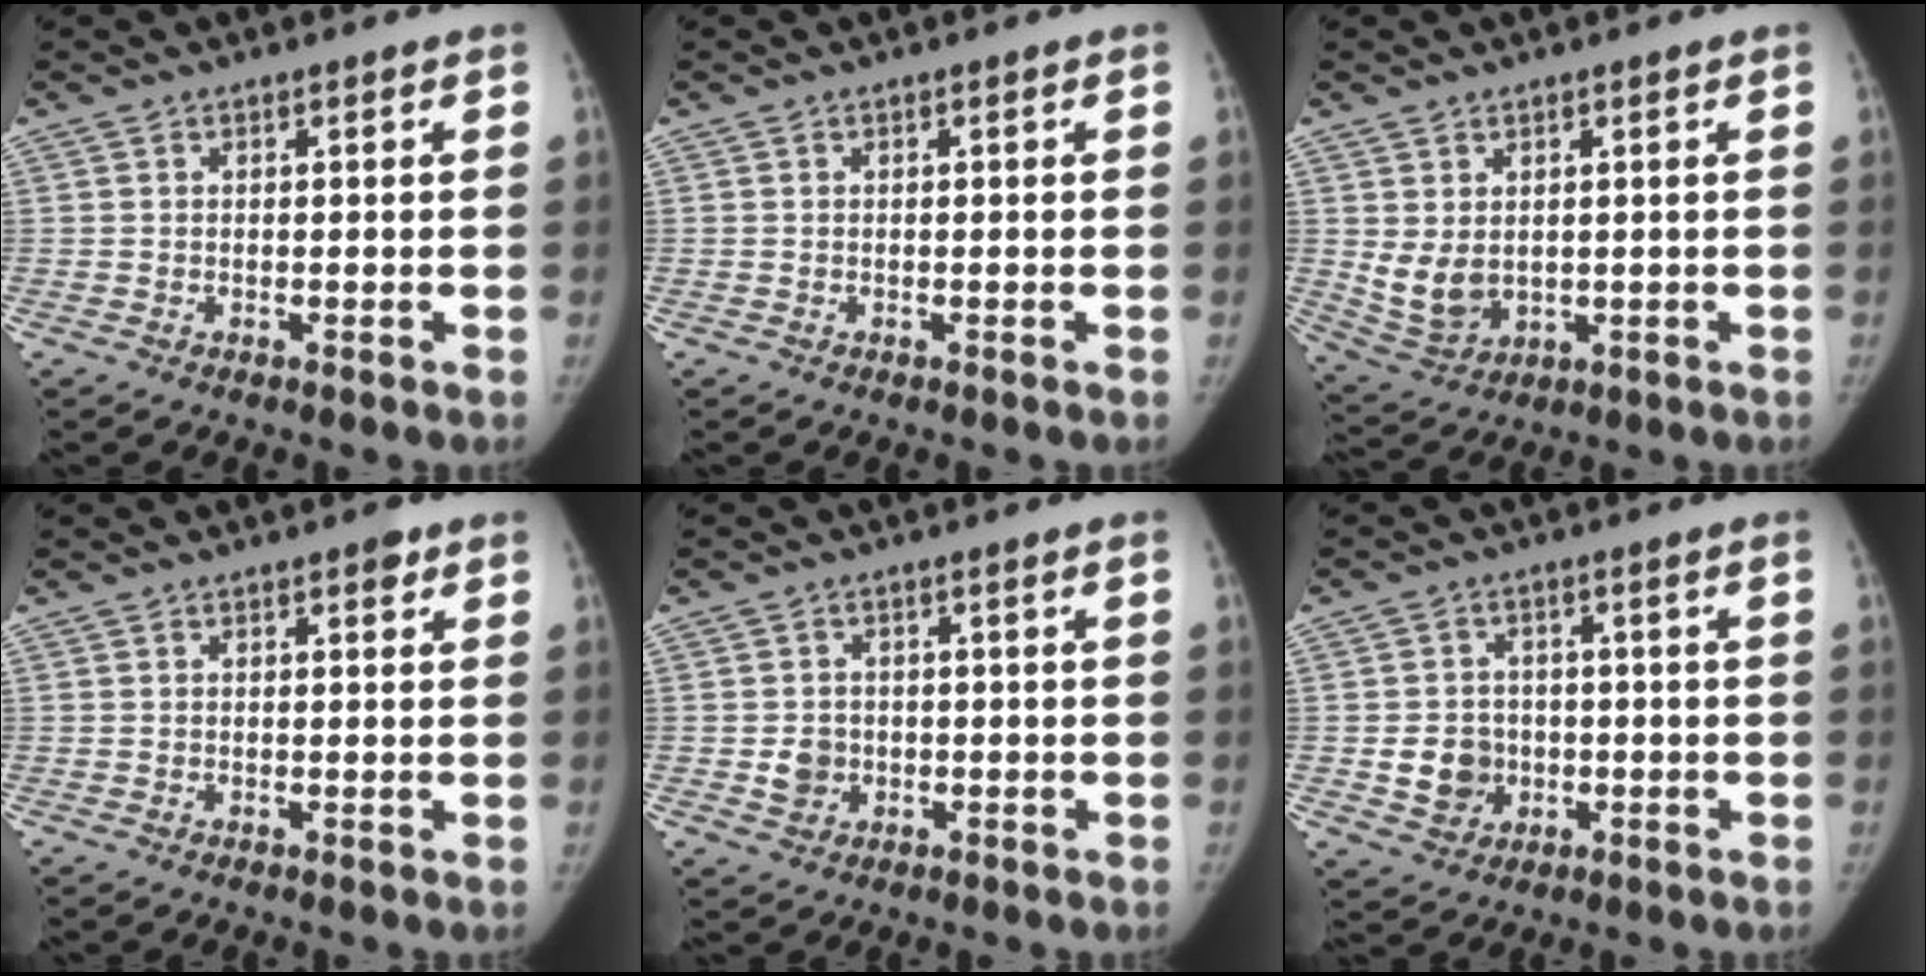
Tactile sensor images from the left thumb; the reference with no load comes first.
{"total": 0.0}
{"total": 6.4, "force": [0.7, 4.7, 4.3], "torque": [-0.066, -0.015, 0.034]}
{"total": 1.6, "force": [0.9, 0.8, 1.0], "torque": [-0.005, -0.001, 0.008]}
{"total": 3.2, "force": [-0.6, 2.9, 1.3], "torque": [-0.006, 0.006, -0.005]}
{"total": 6.2, "force": [-1.1, 5.6, 2.5], "torque": [-0.015, 0.011, -0.011]}